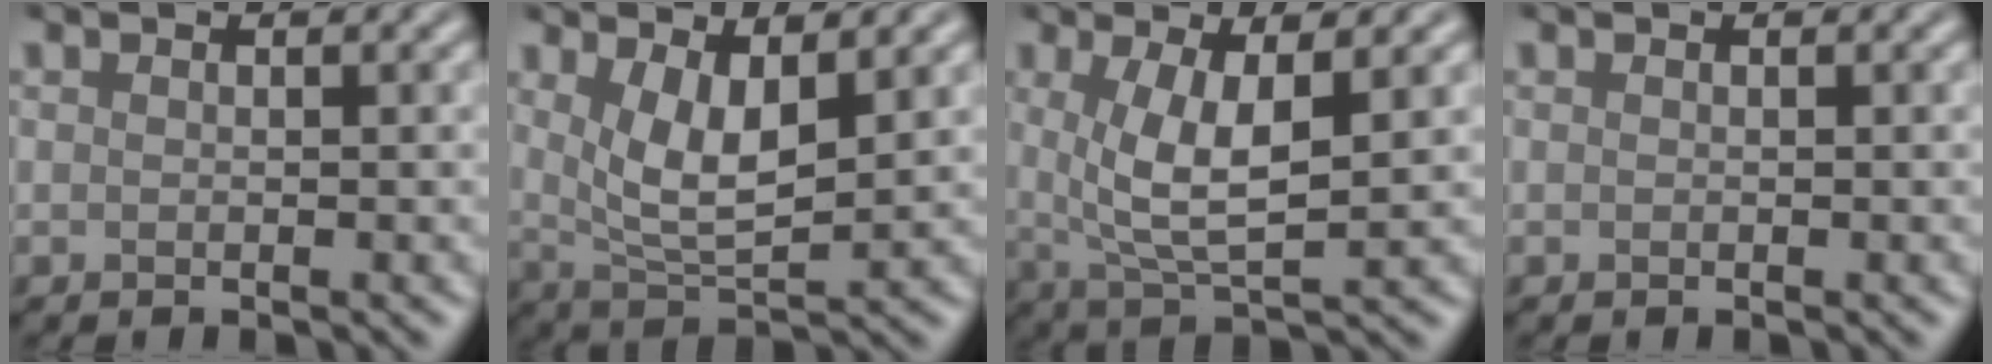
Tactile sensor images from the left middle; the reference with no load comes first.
{"total": 3.5, "force": [1.0, 1.0, 3.2], "torque": [-0.081, -0.006, 0.045]}
{"total": 4.5, "force": [0.2, 1.1, 4.4], "torque": [-0.106, -0.005, 0.029]}
{"total": 0.0}